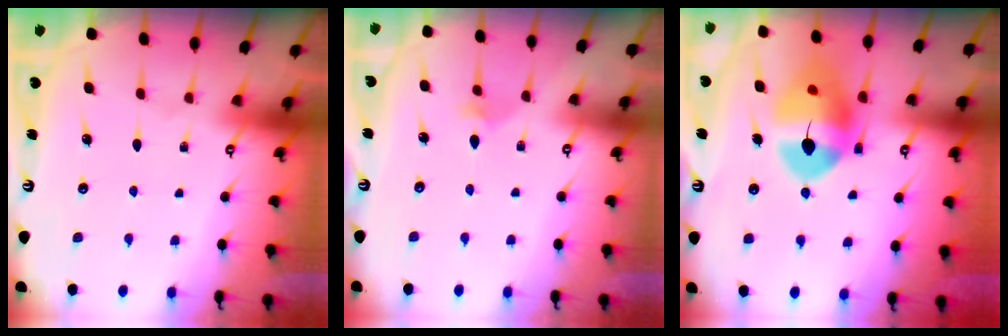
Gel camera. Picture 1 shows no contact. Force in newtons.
{"total": 2.2, "press": 2.1, "slide": 0.6}
{"total": 13.3, "press": 13.3, "slide": 1.4}